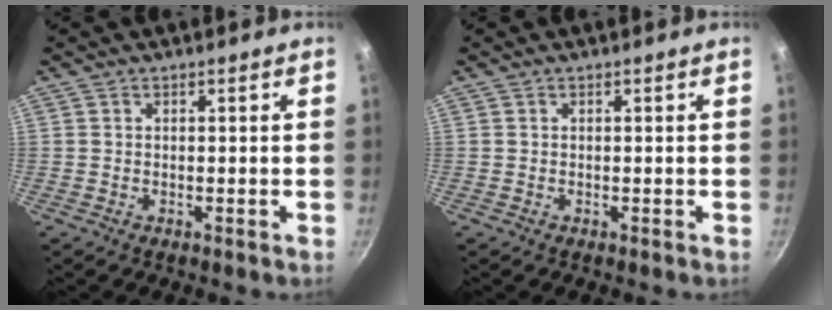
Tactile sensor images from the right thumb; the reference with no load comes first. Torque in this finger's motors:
{"motor_torque": [0.00, 0.00, -0.13, -0.08, 0.00]}